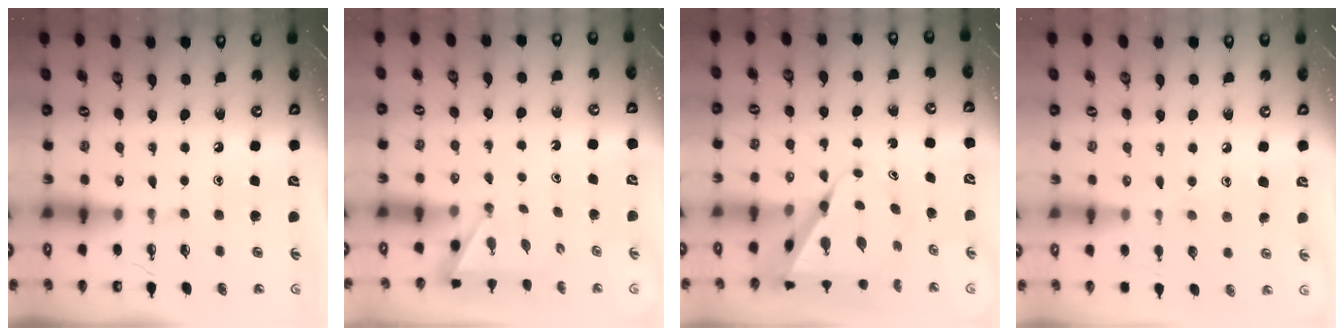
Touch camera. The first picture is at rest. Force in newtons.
{"total": 2.9, "press": 2.9, "slide": 0.2}
{"total": 8.9, "press": 8.9, "slide": 0.6}
{"total": 6.8, "press": 6.8, "slide": 0.3}